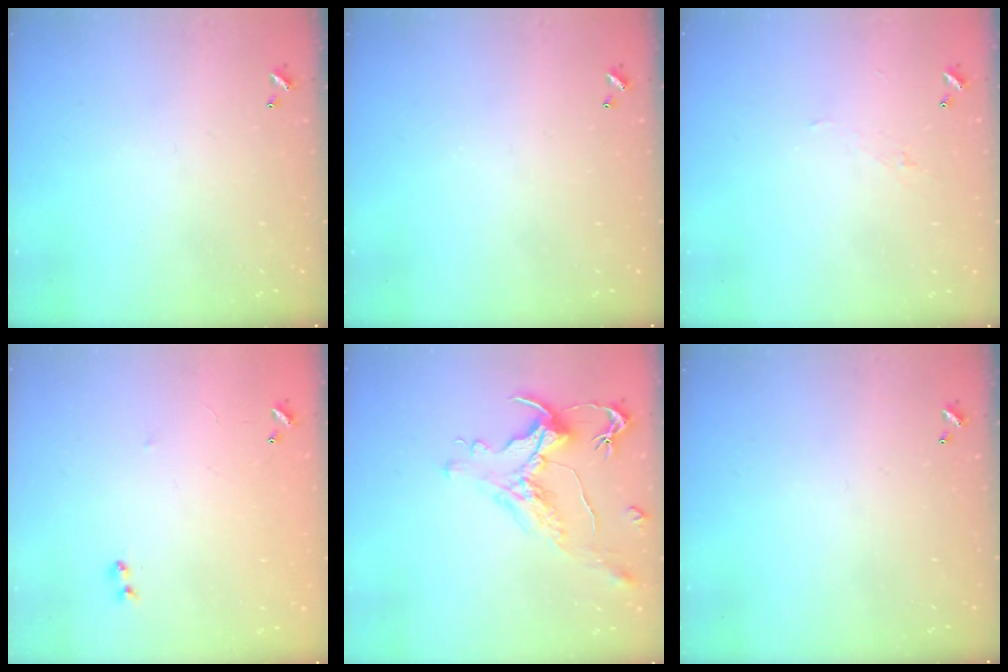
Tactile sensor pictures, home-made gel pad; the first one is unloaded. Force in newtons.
{"total": 0.0}
{"total": 2.0, "press": 1.9, "slide": 0.5}
{"total": 6.4, "press": 6.4, "slide": 0.8}
{"total": 1.7, "press": 1.1, "slide": 1.3}
{"total": 0.0}